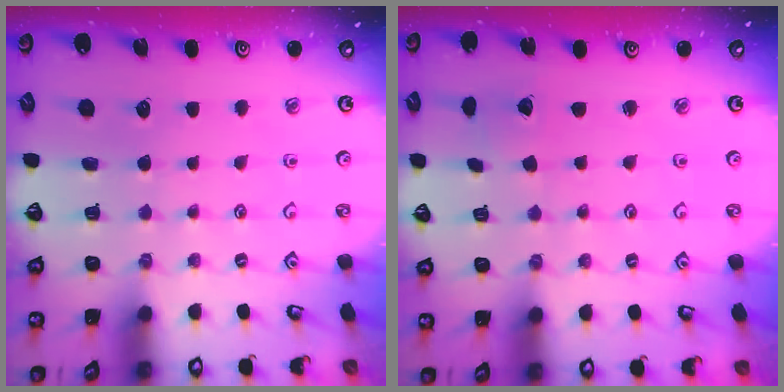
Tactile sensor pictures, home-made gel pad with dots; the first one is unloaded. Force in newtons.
{"total": 1.7, "press": 1.7, "slide": 0.2}